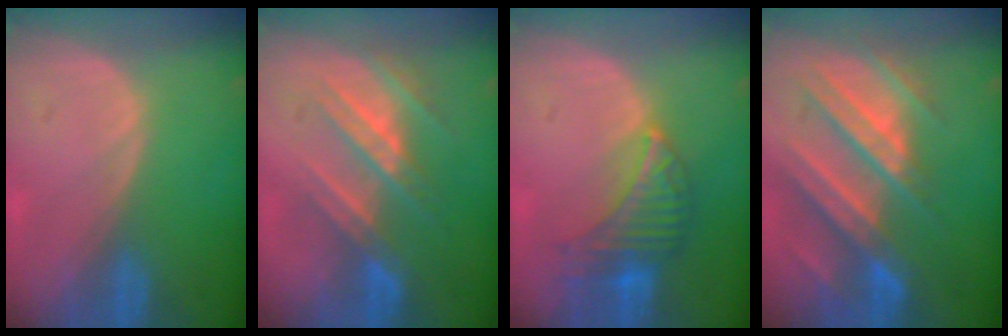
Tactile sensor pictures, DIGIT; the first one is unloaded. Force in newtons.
{"total": 7.9, "press": 7.5, "slide": 2.2}
{"total": 7.1, "press": 6.7, "slide": 2.4}
{"total": 11.2, "press": 9.9, "slide": 5.2}